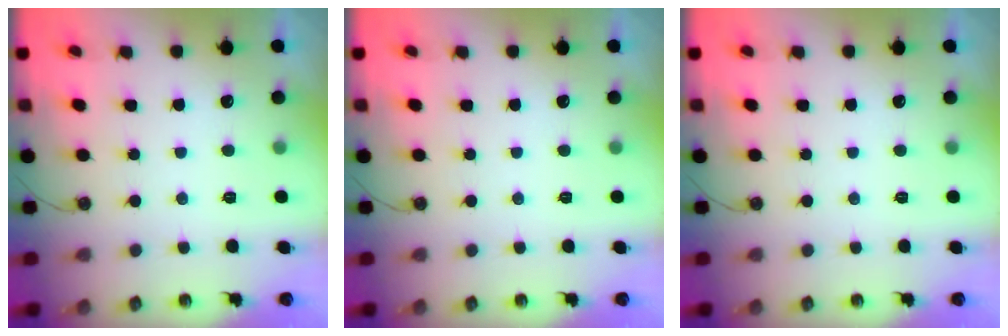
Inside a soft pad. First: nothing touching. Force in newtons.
{"total": 0.0}
{"total": 0.0}